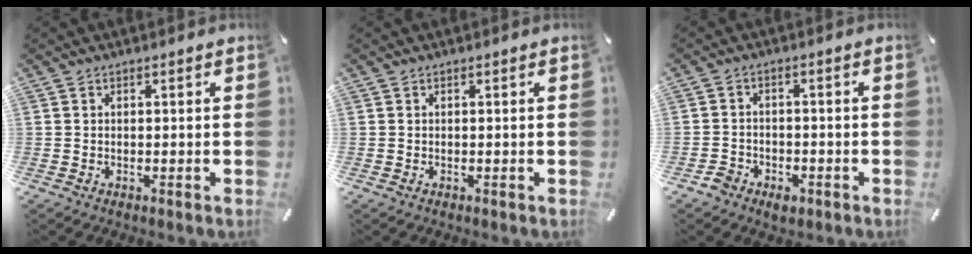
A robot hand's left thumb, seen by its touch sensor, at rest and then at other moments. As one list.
[{"total": 0.0}, {"total": 3.8, "force": [-2.4, 2.8, 1.0], "torque": [-0.021, 0.009, -0.047]}]